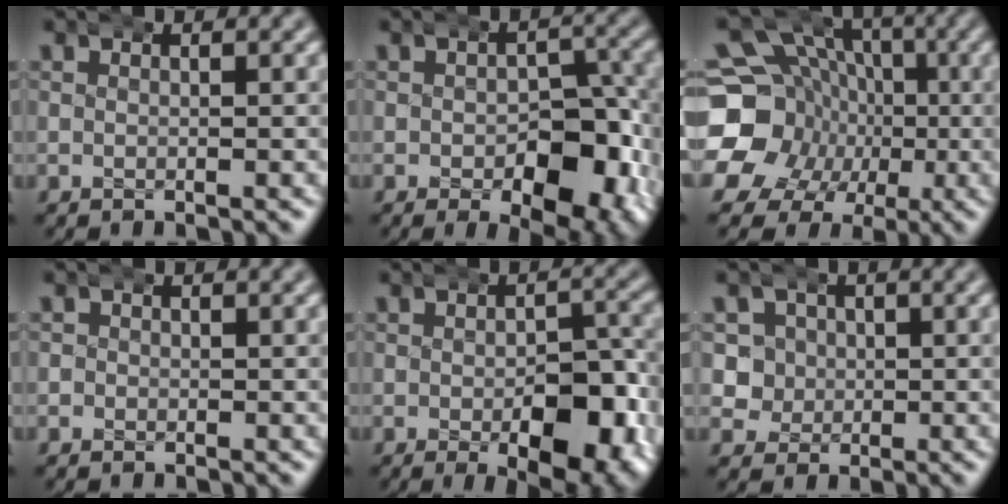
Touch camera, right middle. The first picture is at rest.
{"total": 9.1, "force": [-2.5, 5.4, 6.9], "torque": [-0.089, -0.023, -0.027]}
{"total": 14.9, "force": [-0.7, 13.2, 6.9], "torque": [-0.130, -0.029, -0.017]}
{"total": 0.7, "force": [-0.4, 0.6, -0.1], "torque": [-0.004, -0.002, -0.005]}
{"total": 8.8, "force": [-2.7, 4.3, 7.2], "torque": [-0.096, -0.022, -0.031]}
{"total": 6.4, "force": [-0.1, 6.1, 1.8], "torque": [-0.058, -0.020, -0.001]}